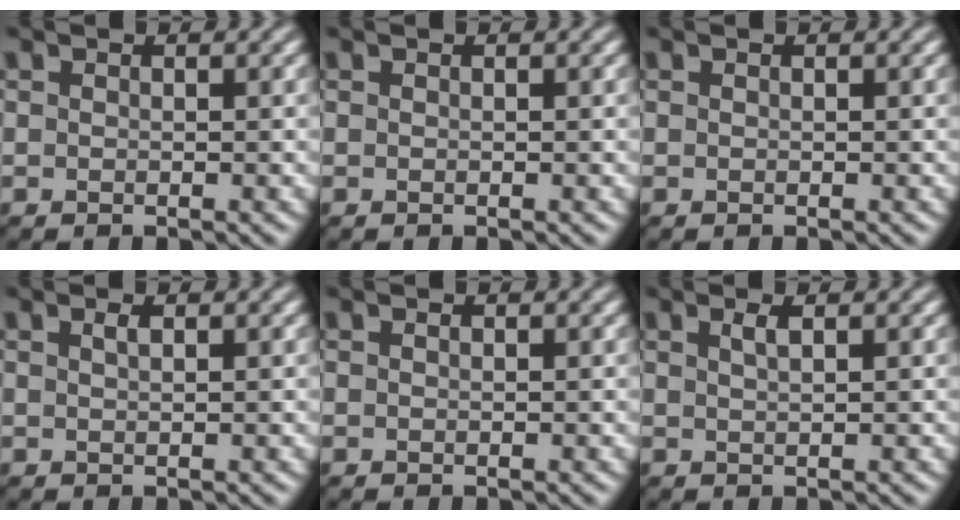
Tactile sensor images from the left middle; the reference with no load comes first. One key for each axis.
{"total": 0.0}
{"total": 0.0}
{"total": 0.8, "fx": 0.4, "fy": 0.2, "fz": 0.6, "tx": -0.011, "ty": 0.002, "tz": 0.008}
{"total": 0.0}
{"total": 1.2, "fx": 0.6, "fy": 0.3, "fz": 1.0, "tx": -0.015, "ty": 0.003, "tz": 0.010}